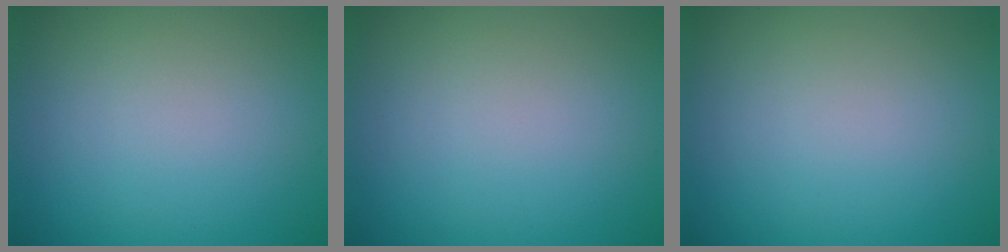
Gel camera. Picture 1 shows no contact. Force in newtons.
{"total": 0.0}
{"total": 0.0}